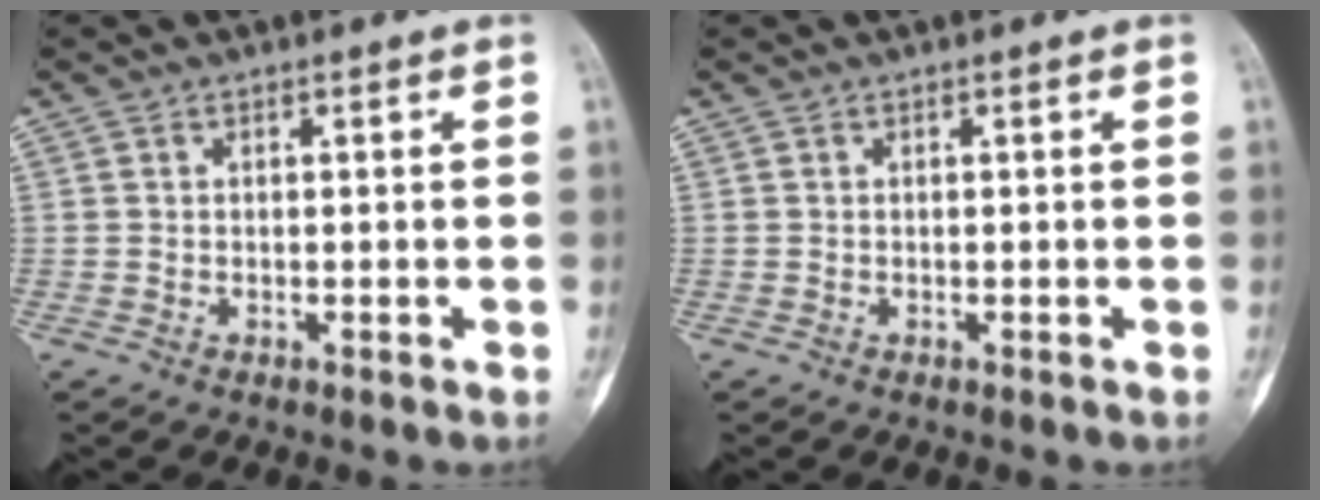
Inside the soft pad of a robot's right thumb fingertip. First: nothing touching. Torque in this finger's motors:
{"motor_torque": [0.09, 0.04, 0.04, -0.04, 0.00]}